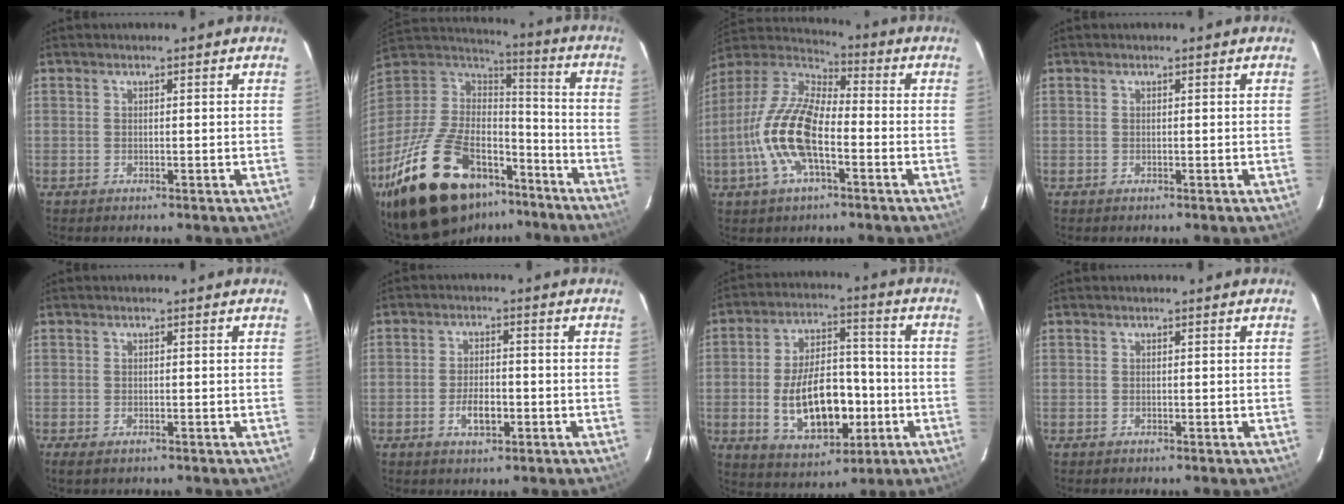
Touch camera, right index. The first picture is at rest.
{"total": 30.8, "force": [-19.8, 15.6, 17.6], "torque": [-0.352, 0.000, -0.305]}
{"total": 16.0, "force": [-4.5, 6.5, 13.9], "torque": [-0.288, 0.001, -0.094]}
{"total": 0.0}
{"total": 1.9, "force": [-1.2, 0.8, 1.3], "torque": [-0.025, -0.009, -0.020]}
{"total": 4.8, "force": [-1.8, 2.2, 3.9], "torque": [-0.078, 0.000, -0.028]}
{"total": 16.0, "force": [-3.7, 8.6, 13.0], "torque": [-0.247, 0.013, -0.039]}
{"total": 0.0}